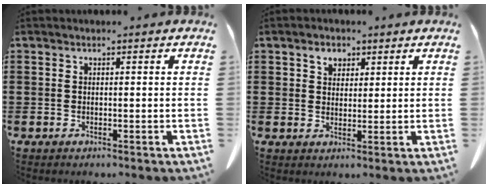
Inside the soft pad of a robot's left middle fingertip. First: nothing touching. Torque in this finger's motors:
{"motor_torque": [0.10, 0.03, 0.06, 0.02]}